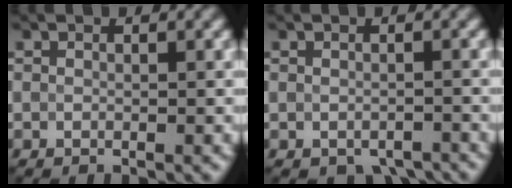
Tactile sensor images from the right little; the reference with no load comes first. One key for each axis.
{"total": 2.0, "fx": -1.5, "fy": 1.0, "fz": 0.8, "tx": -0.009, "ty": -0.008, "tz": -0.017}